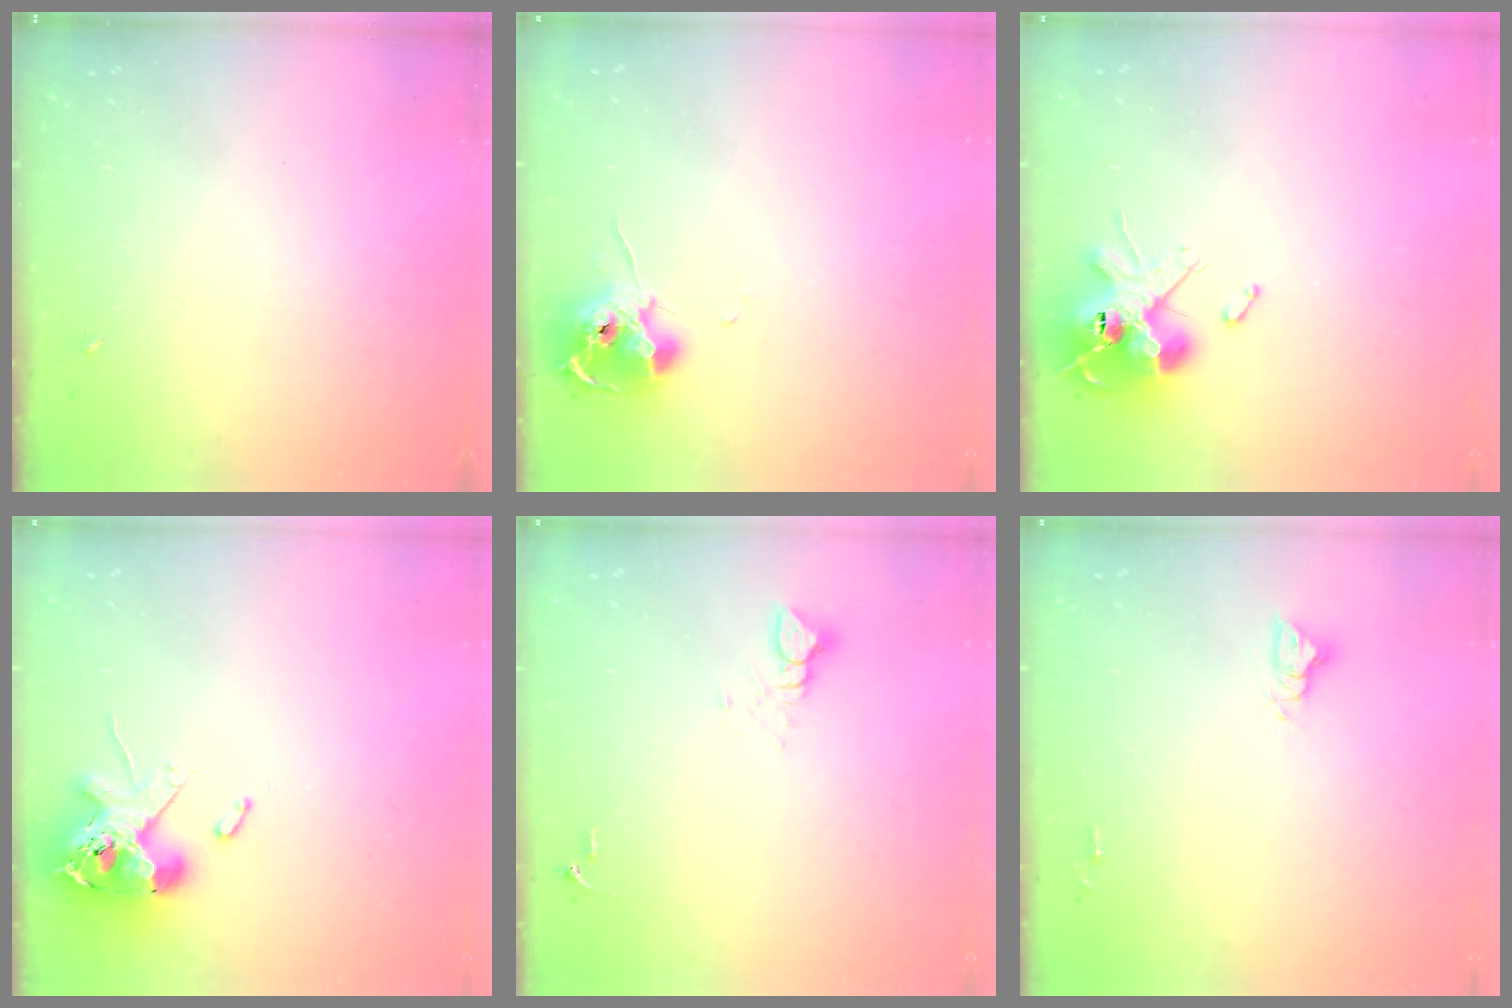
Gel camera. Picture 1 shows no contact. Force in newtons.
{"total": 11.7, "press": 11.7, "slide": 0.7}
{"total": 13.9, "press": 13.8, "slide": 1.3}
{"total": 12.5, "press": 12.3, "slide": 2.0}
{"total": 3.5, "press": 3.5, "slide": 0.2}
{"total": 4.8, "press": 4.8, "slide": 0.4}